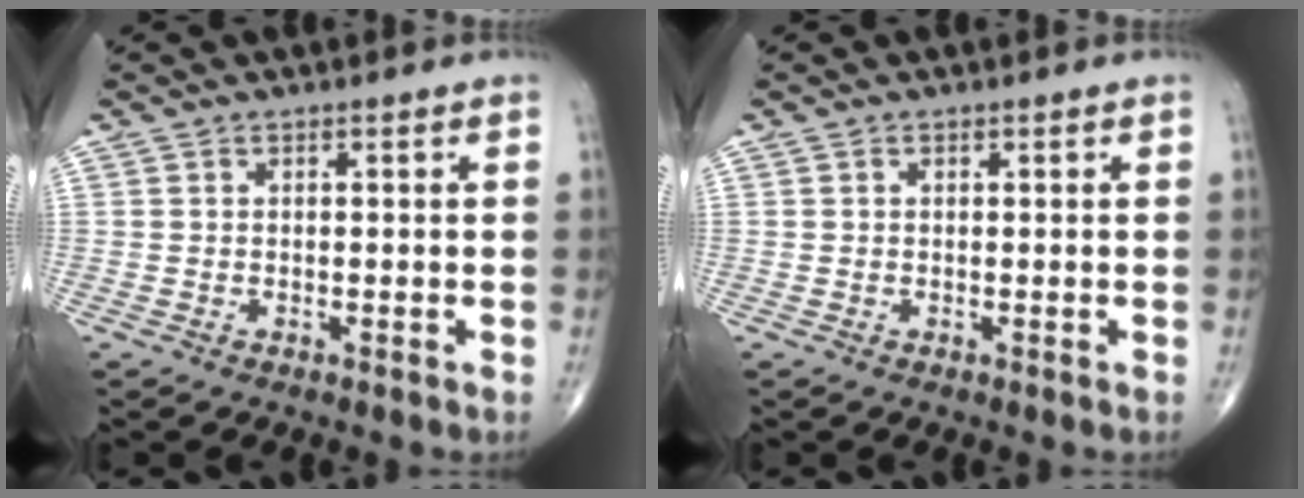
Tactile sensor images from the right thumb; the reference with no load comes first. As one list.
[{"total": 0.0}]